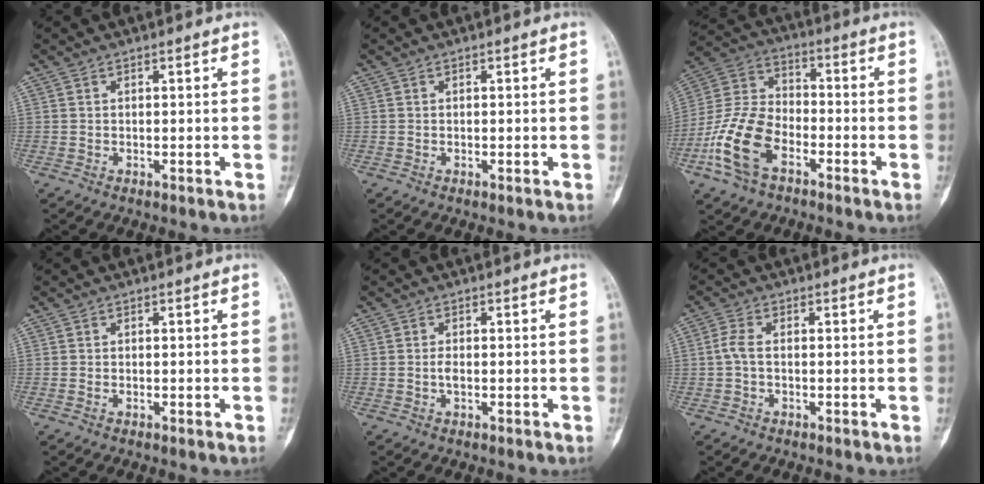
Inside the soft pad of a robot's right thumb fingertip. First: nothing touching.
{"total": 0.0}
{"total": 14.0, "force": [-6.3, 8.2, 9.3], "torque": [-0.197, 0.035, -0.129]}
{"total": 0.0}
{"total": 1.2, "force": [-0.2, 0.5, 1.0], "torque": [-0.020, 0.002, -0.005]}
{"total": 2.5, "force": [-0.4, 1.1, 2.2], "torque": [-0.055, 0.002, -0.014]}